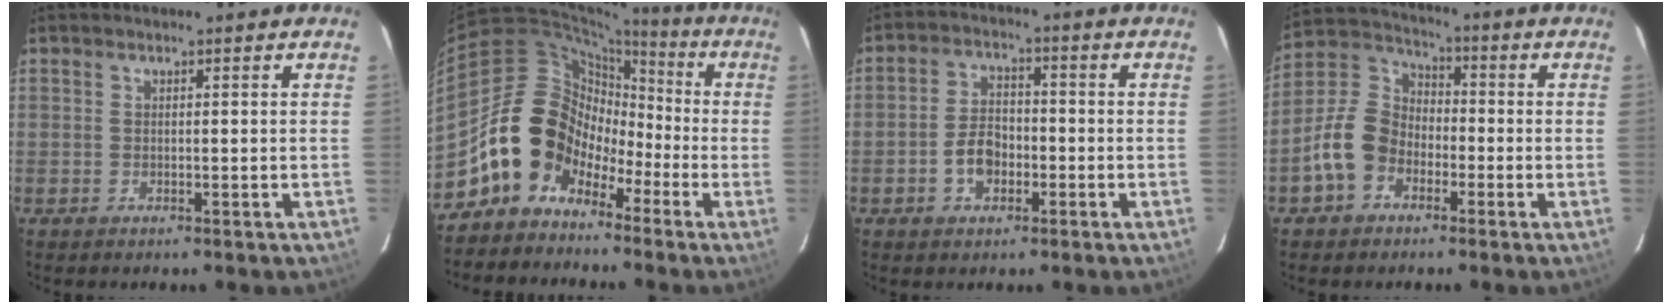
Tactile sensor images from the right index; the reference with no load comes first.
{"total": 11.7, "force": [-5.8, 9.6, 3.3], "torque": [-0.068, 0.040, -0.115]}
{"total": 6.0, "force": [-2.2, 4.1, 3.8], "torque": [-0.075, 0.016, -0.036]}
{"total": 10.4, "force": [-4.4, 7.8, 5.2], "torque": [-0.111, 0.032, -0.083]}